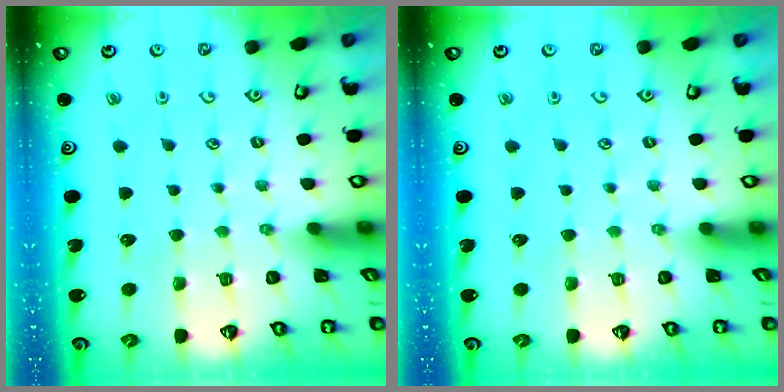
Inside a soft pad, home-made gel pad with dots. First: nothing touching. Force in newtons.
{"total": 0.0}